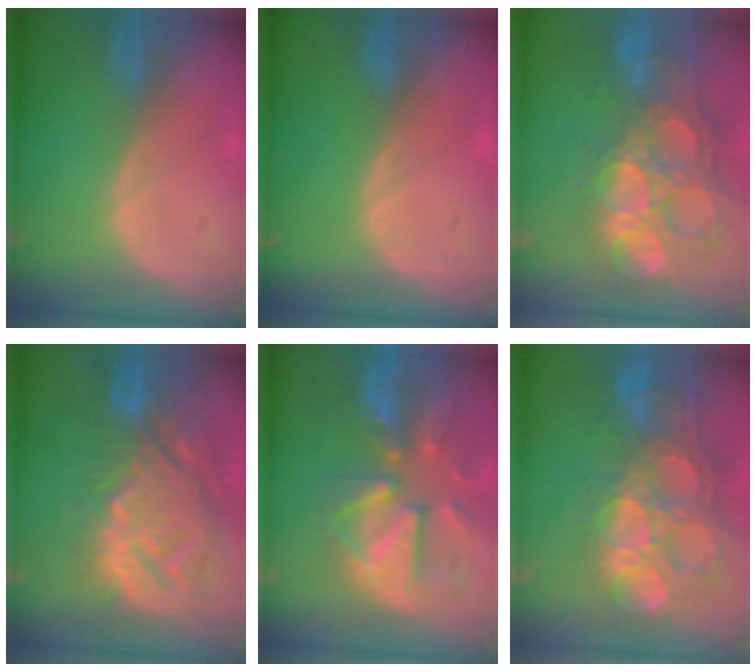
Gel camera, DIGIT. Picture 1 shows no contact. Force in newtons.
{"total": 0.0}
{"total": 15.0, "press": 12.4, "slide": 8.4}
{"total": 14.4, "press": 12.3, "slide": 7.5}
{"total": 12.1, "press": 10.4, "slide": 6.2}
{"total": 15.1, "press": 12.5, "slide": 8.5}